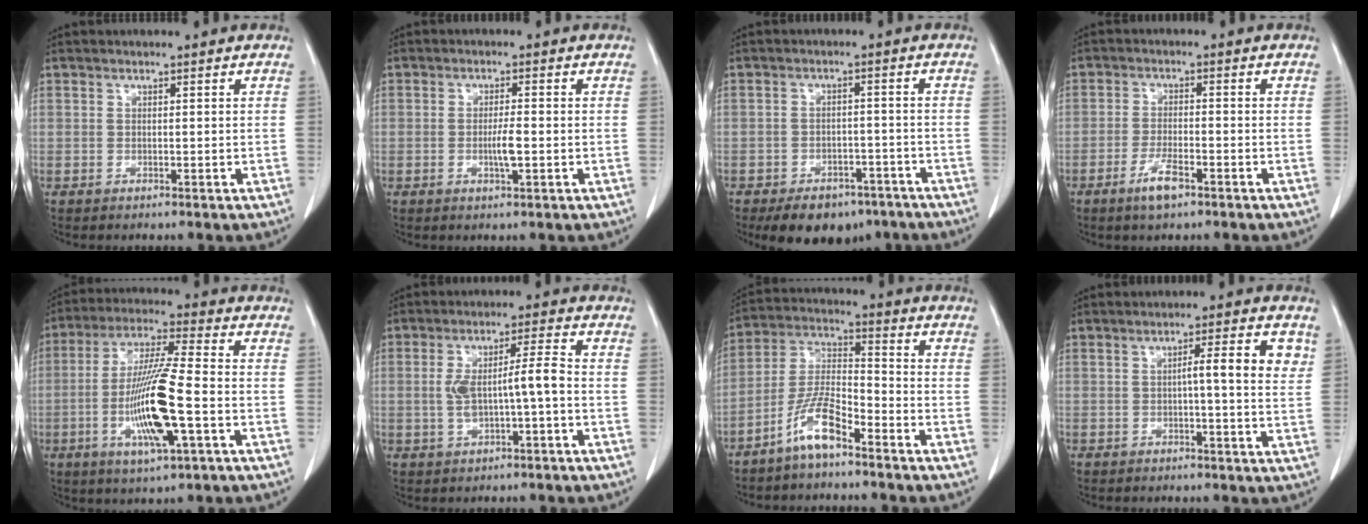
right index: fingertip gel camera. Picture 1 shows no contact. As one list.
[{"total": 3.1, "force": [-0.7, 0.3, 3.0], "torque": [-0.060, -0.003, -0.013]}, {"total": 10.3, "force": [-7.5, 5.6, 4.2], "torque": [-0.053, 0.011, -0.107]}, {"total": 4.5, "force": [-2.8, 0.9, 3.4], "torque": [-0.068, -0.002, -0.048]}, {"total": 14.0, "force": [-3.6, 0.8, 13.5], "torque": [-0.269, -0.013, -0.069]}, {"total": 6.7, "force": [-0.8, 0.6, 6.6], "torque": [-0.127, 0.017, -0.012]}, {"total": 8.5, "force": [-5.7, 1.7, 6.1], "torque": [-0.134, -0.002, -0.117]}, {"total": 5.7, "force": [1.2, 0.5, 5.5], "torque": [-0.079, 0.008, 0.011]}]